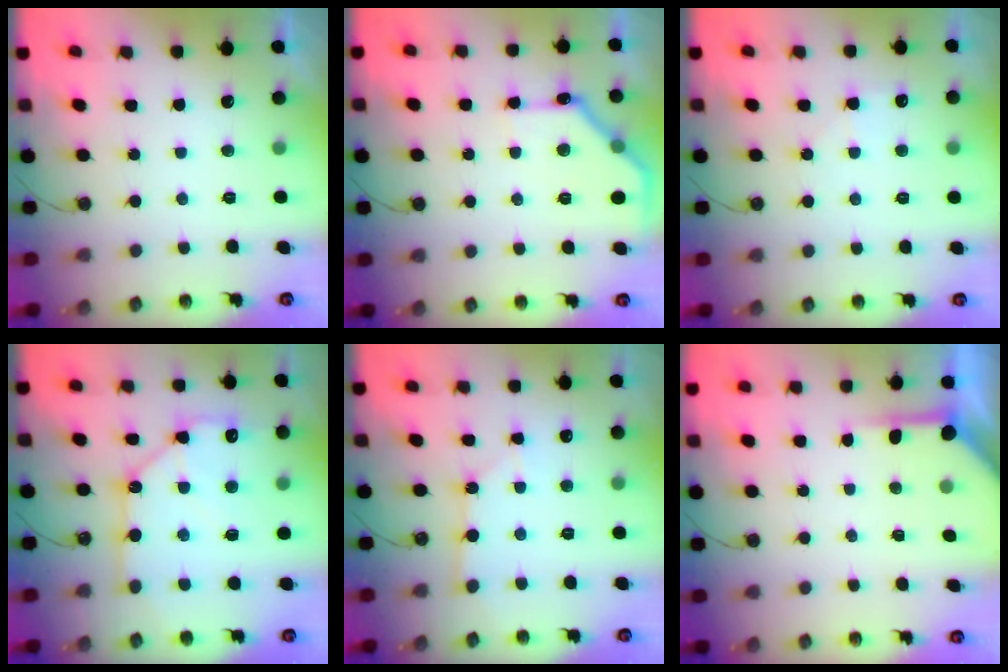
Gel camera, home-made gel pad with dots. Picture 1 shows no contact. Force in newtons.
{"total": 14.2, "press": 14.2, "slide": 0.3}
{"total": 5.9, "press": 5.9, "slide": 0.7}
{"total": 13.5, "press": 13.5, "slide": 1.3}
{"total": 2.7, "press": 2.7, "slide": 0.3}
{"total": 5.7, "press": 5.6, "slide": 0.5}